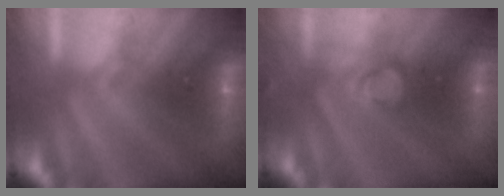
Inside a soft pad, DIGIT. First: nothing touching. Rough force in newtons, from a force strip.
{"total": 2.7}